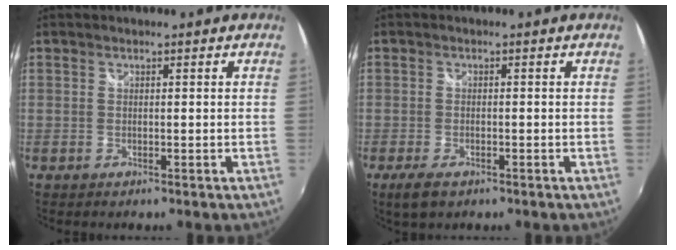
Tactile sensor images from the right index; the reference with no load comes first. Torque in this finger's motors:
{"motor_torque": [0.47, 0.42, 0.09, 0.01]}